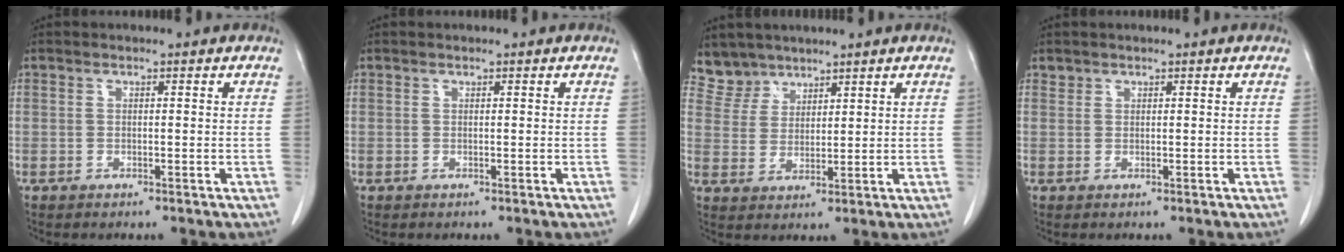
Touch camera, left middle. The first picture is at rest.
{"total": 0.0}
{"total": 4.5, "force": [4.0, 2.1, -0.6], "torque": [0.015, 0.002, 0.082]}
{"total": 0.7, "force": [0.6, 0.4, -0.1], "torque": [0.003, 0.003, 0.010]}